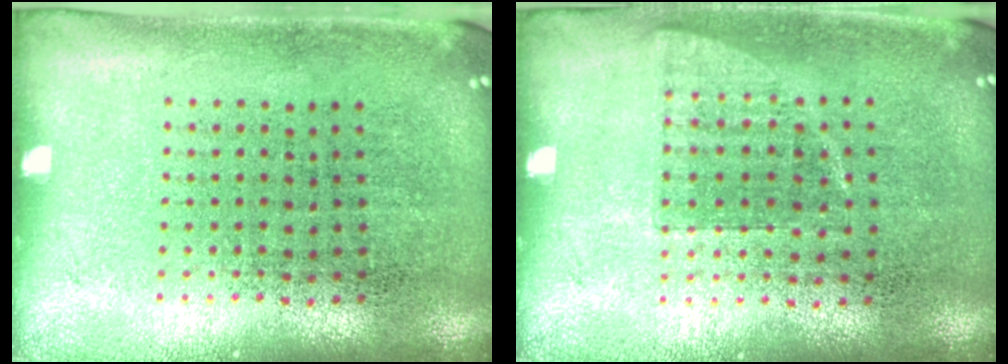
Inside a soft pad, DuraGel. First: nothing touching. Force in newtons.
{"total": 0.7, "press": 0.7, "slide": 0.2}